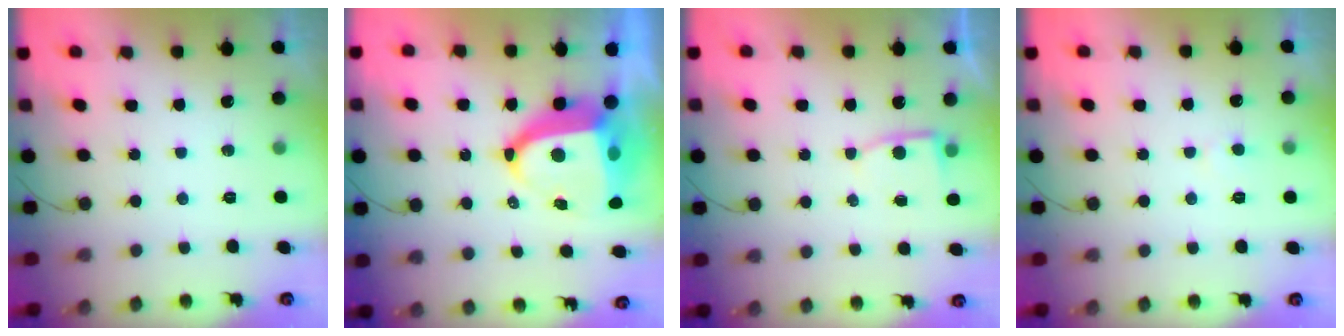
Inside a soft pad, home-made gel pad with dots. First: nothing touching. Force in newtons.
{"total": 13.8, "press": 13.7, "slide": 1.5}
{"total": 3.7, "press": 3.6, "slide": 0.4}
{"total": 3.2, "press": 3.2, "slide": 0.2}